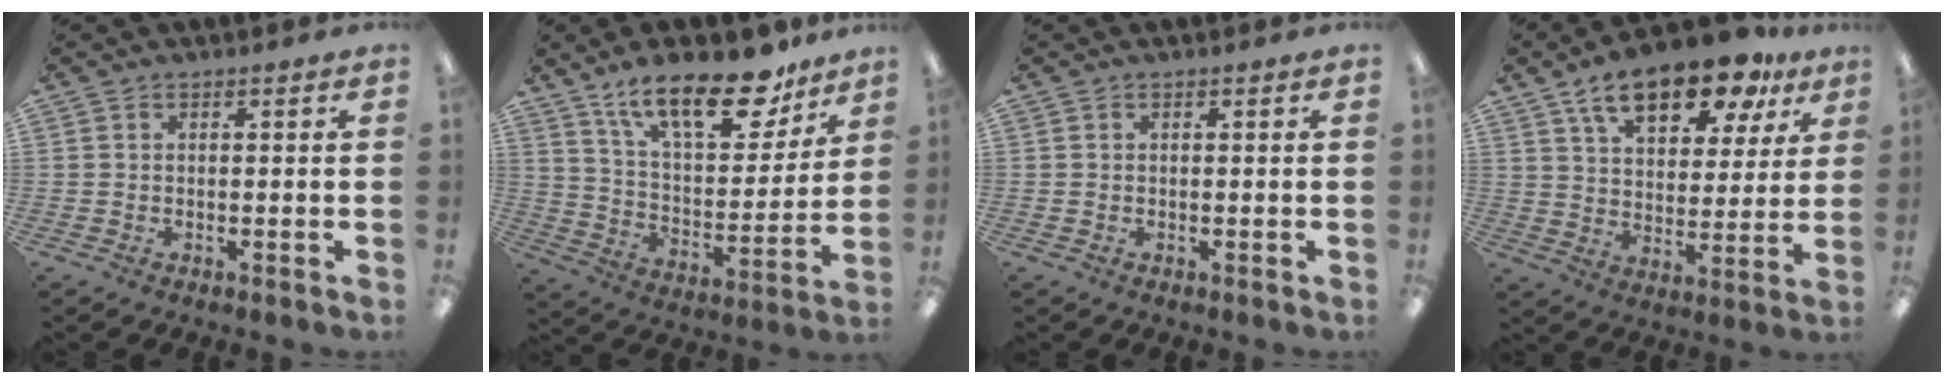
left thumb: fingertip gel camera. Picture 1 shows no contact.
{"total": 22.1, "force": [15.1, 8.6, 13.7], "torque": [-0.212, -0.087, 0.256]}
{"total": 0.0}
{"total": 16.5, "force": [11.3, 7.5, 9.4], "torque": [-0.142, -0.056, 0.193]}